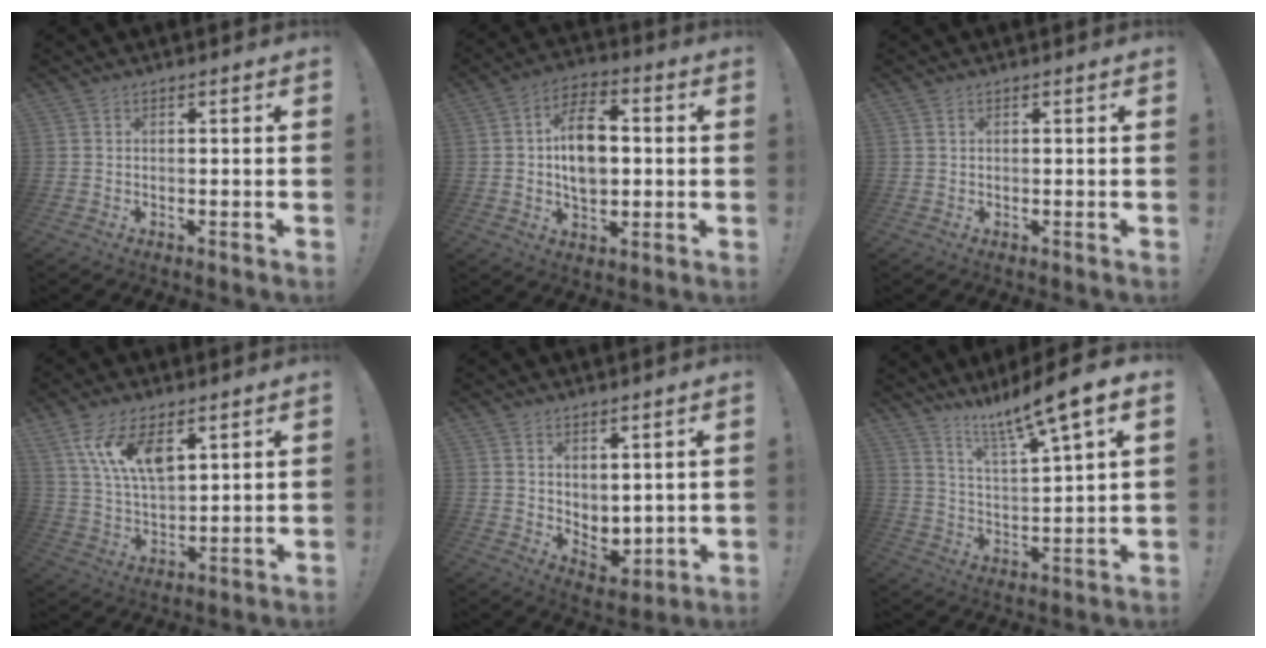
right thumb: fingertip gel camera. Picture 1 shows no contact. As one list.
[{"total": 12.6, "force": [0.0, 8.6, 9.3], "torque": [-0.151, 0.008, -0.002]}, {"total": 0.6, "force": [0.4, 0.3, 0.3], "torque": [-0.014, 0.004, 0.010]}, {"total": 12.5, "force": [7.0, 6.1, 8.4], "torque": [-0.160, -0.026, 0.130]}, {"total": 4.8, "force": [2.9, 3.5, 1.7], "torque": [-0.007, -0.033, 0.057]}, {"total": 12.0, "force": [9.5, 0.1, 7.3], "torque": [-0.134, -0.068, 0.149]}]